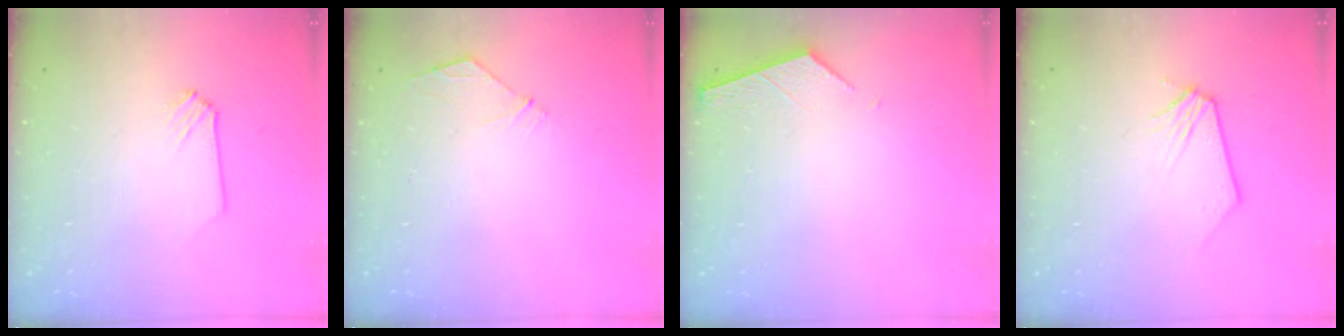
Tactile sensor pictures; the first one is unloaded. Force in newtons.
{"total": 4.8, "press": 4.7, "slide": 0.6}
{"total": 3.5, "press": 3.4, "slide": 0.3}
{"total": 0.0}